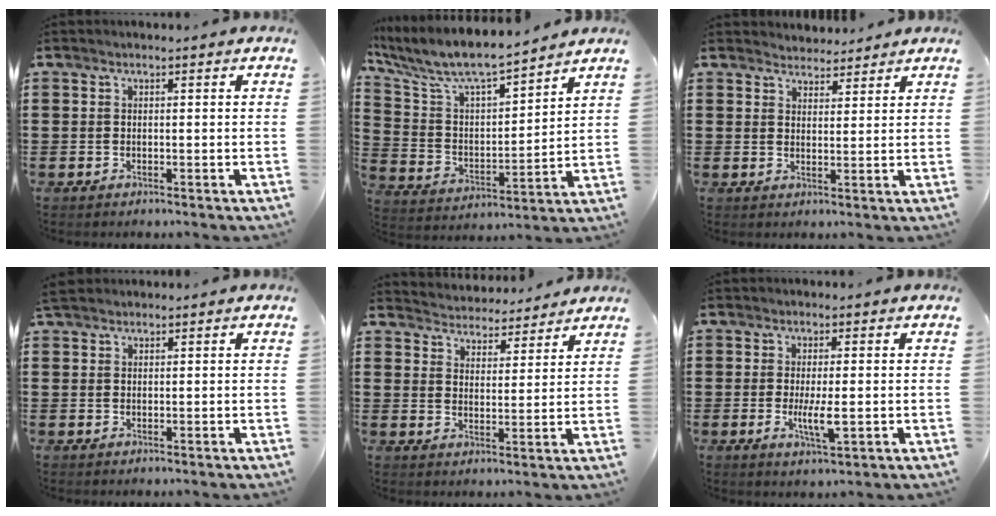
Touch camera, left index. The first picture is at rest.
{"total": 8.0, "force": [7.0, 1.4, 3.6], "torque": [-0.103, -0.047, 0.115]}
{"total": 3.0, "force": [2.8, 0.8, -0.3], "torque": [-0.004, -0.003, 0.054]}
{"total": 1.8, "force": [1.5, 0.6, 0.6], "torque": [-0.016, 0.005, 0.031]}
{"total": 4.0, "force": [3.9, 0.2, -0.6], "torque": [-0.009, -0.027, 0.066]}
{"total": 4.2, "force": [-0.5, 0.8, 4.1], "torque": [-0.085, -0.006, -0.014]}